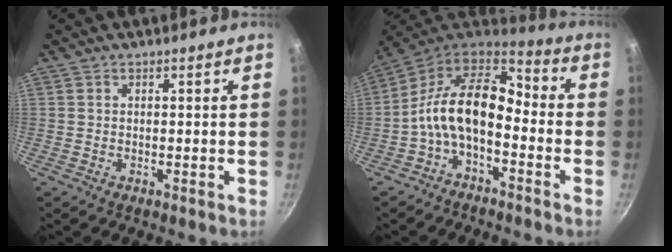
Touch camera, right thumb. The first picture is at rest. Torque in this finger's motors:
{"motor_torque": [1.78, 1.65, 1.66, -0.86, 0.19]}